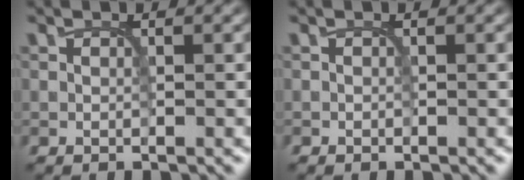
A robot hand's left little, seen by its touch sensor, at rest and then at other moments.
{"total": 0.0}